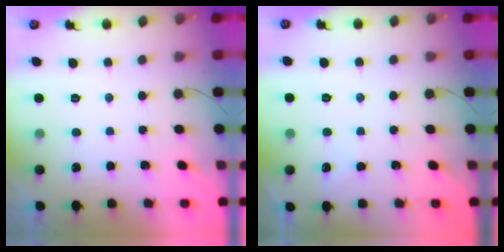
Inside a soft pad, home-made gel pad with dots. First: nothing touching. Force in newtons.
{"total": 2.7, "press": 2.6, "slide": 0.5}